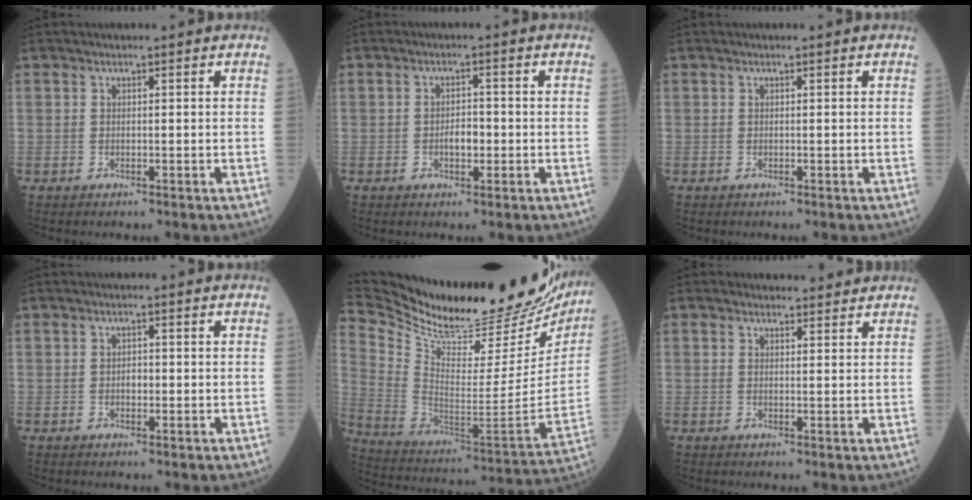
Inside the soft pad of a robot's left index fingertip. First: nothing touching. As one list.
[{"total": 2.7, "force": [-0.7, 1.3, 2.3], "torque": [-0.038, 0.004, -0.011]}, {"total": 0.0}, {"total": 1.3, "force": [-0.2, 0.8, 1.0], "torque": [-0.016, 0.003, -0.003]}, {"total": 34.3, "force": [30.0, 7.4, 15.0], "torque": [-0.271, -0.076, 0.426]}, {"total": 2.5, "force": [2.3, 1.1, 0.1], "torque": [-0.002, 0.009, 0.027]}]